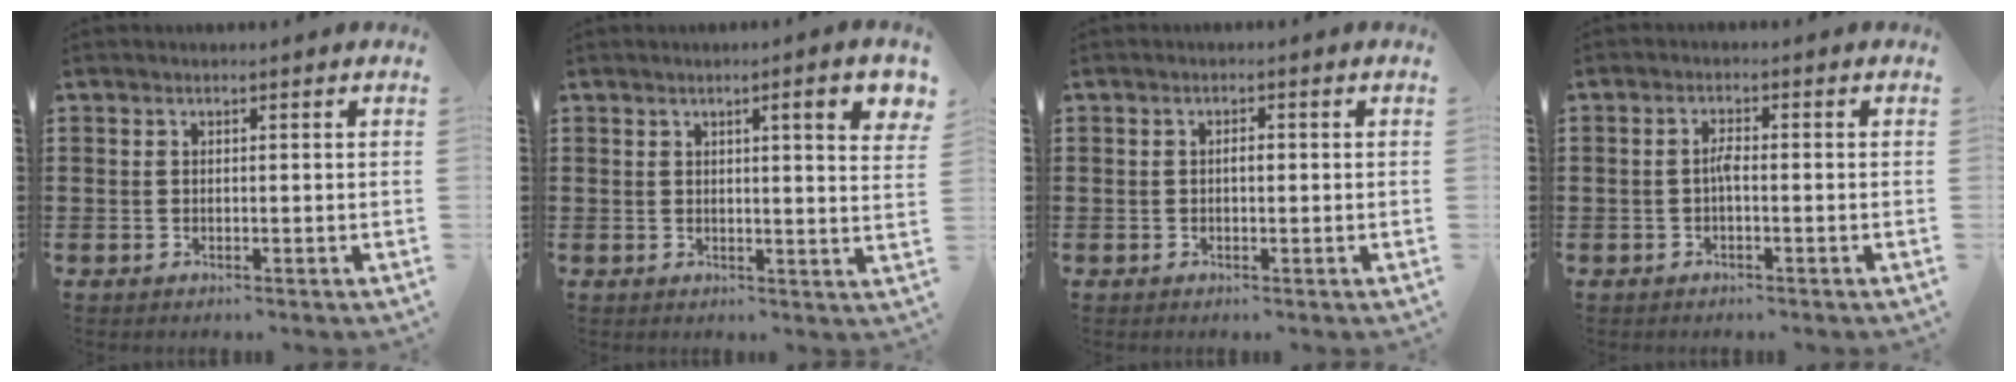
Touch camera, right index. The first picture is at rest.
{"total": 5.9, "force": [2.4, 0.5, 5.3], "torque": [-0.079, -0.007, 0.034]}
{"total": 1.2, "force": [-0.1, 0.4, 1.2], "torque": [-0.022, 0.001, -0.002]}
{"total": 1.9, "force": [-0.5, 0.5, 1.8], "torque": [-0.044, 0.000, -0.012]}